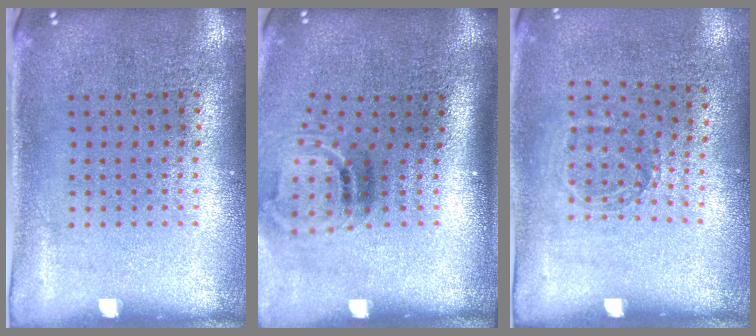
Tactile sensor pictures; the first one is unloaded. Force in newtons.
{"total": 1.9, "press": 1.2, "slide": 1.5}
{"total": 1.1, "press": 0.9, "slide": 0.6}